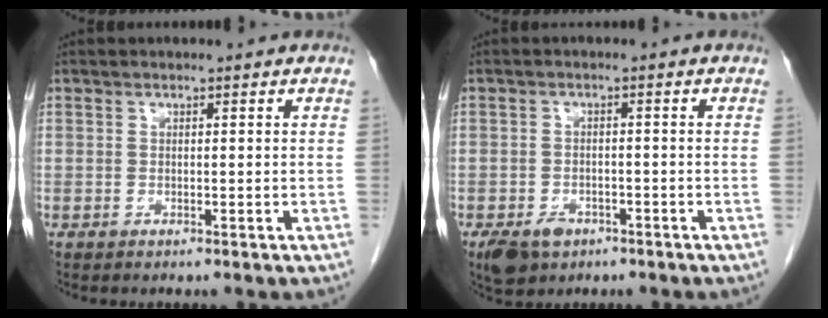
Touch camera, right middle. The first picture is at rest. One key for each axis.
{"total": 4.9, "fx": -3.0, "fy": 3.2, "fz": 2.3, "tx": -0.042, "ty": -0.003, "tz": -0.043}